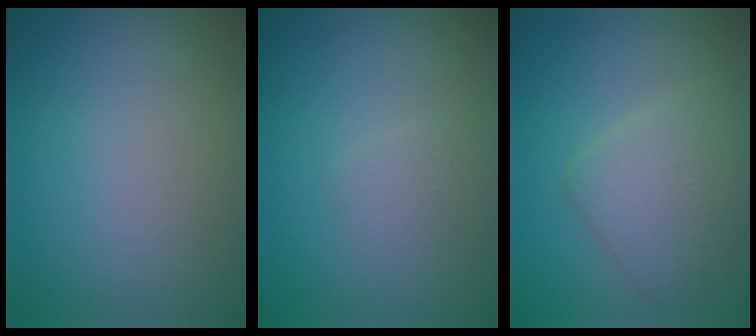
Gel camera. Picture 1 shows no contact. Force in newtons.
{"total": 0.9, "press": 0.9, "slide": 0.1}
{"total": 4.3, "press": 4.3, "slide": 0.2}